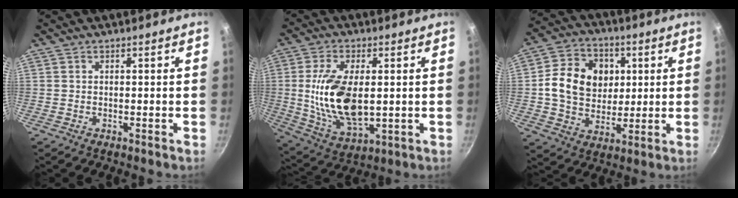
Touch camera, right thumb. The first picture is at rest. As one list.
[{"total": 16.0, "force": [0.8, 8.2, 13.7], "torque": [-0.252, -0.009, 0.025]}, {"total": 14.4, "force": [2.4, 11.8, 8.0], "torque": [-0.112, 0.005, 0.035]}]